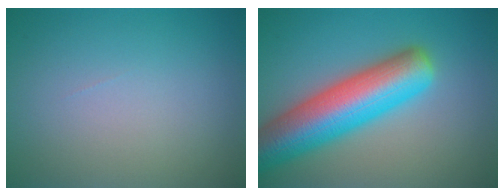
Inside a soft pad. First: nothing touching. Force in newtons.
{"total": 9.8, "press": 9.8, "slide": 0.6}